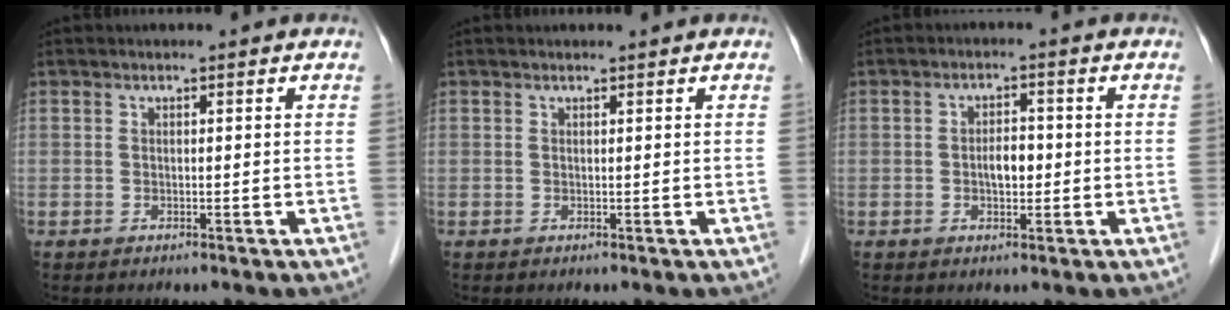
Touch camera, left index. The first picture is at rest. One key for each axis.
{"total": 0.6, "fx": 0.6, "fy": 0.0, "fz": 0.1, "tx": -0.006, "ty": 0.005, "tz": 0.011}
{"total": 3.0, "fx": -0.3, "fy": 1.5, "fz": 2.5, "tx": -0.043, "ty": 0.004, "tz": -0.005}